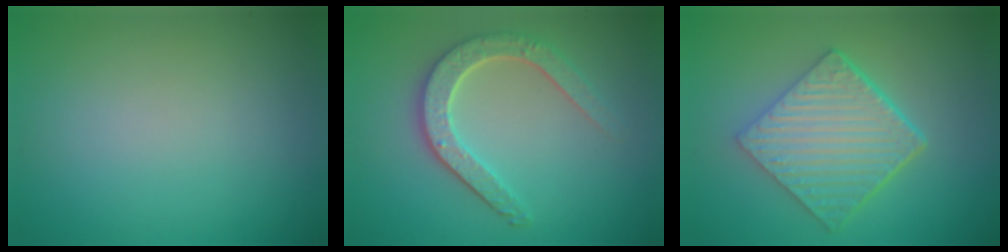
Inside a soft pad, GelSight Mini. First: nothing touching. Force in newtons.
{"total": 4.5, "press": 3.6, "slide": 2.7}
{"total": 6.4, "press": 4.5, "slide": 4.6}